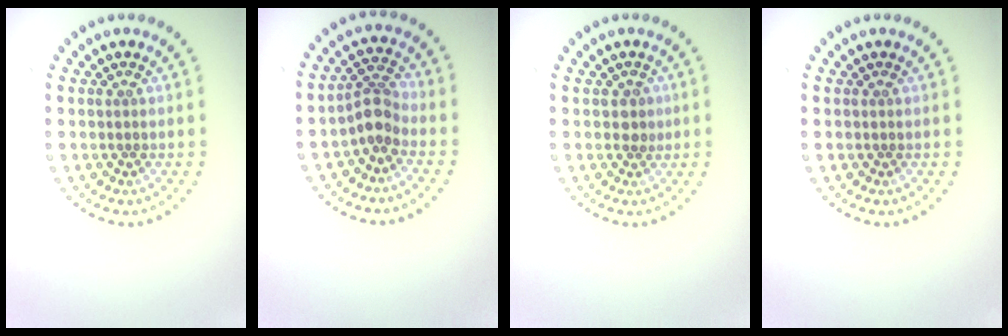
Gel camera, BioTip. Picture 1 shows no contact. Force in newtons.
{"total": 2.7, "press": 2.0, "slide": 1.7}
{"total": 1.2, "press": 1.1, "slide": 0.5}
{"total": 0.0}